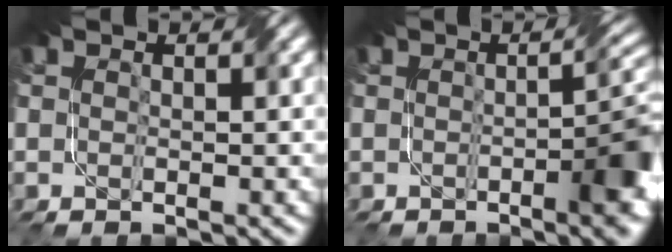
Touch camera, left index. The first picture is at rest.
{"total": 7.4, "force": [-1.4, 2.2, 6.9], "torque": [-0.065, -0.004, -0.016]}